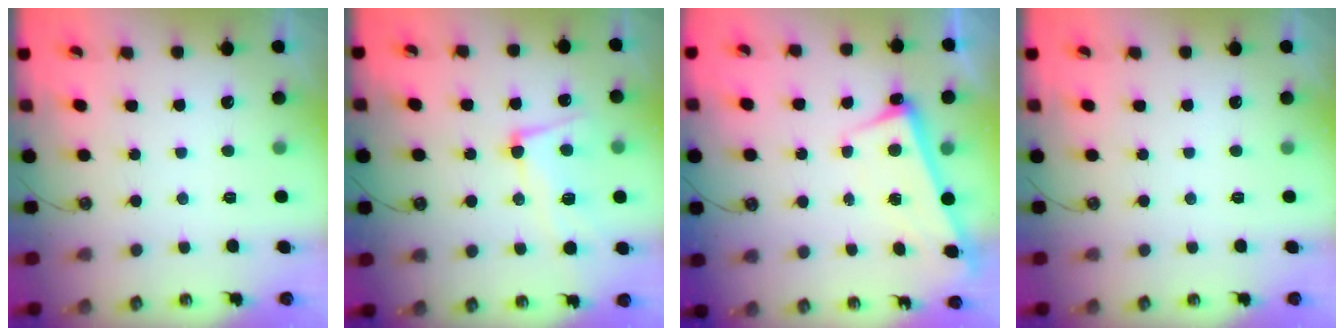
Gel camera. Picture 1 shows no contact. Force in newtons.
{"total": 5.5, "press": 5.3, "slide": 1.5}
{"total": 2.6, "press": 2.5, "slide": 0.7}
{"total": 0.0}